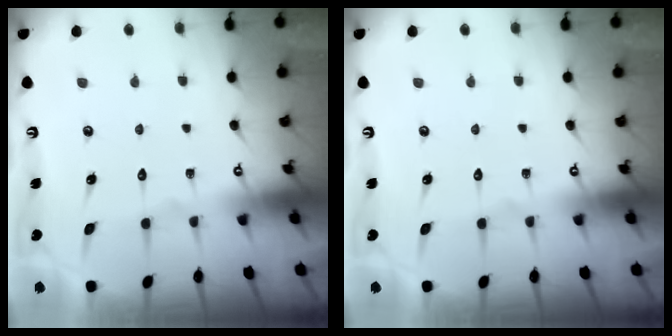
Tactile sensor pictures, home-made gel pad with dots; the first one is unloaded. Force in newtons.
{"total": 0.0}